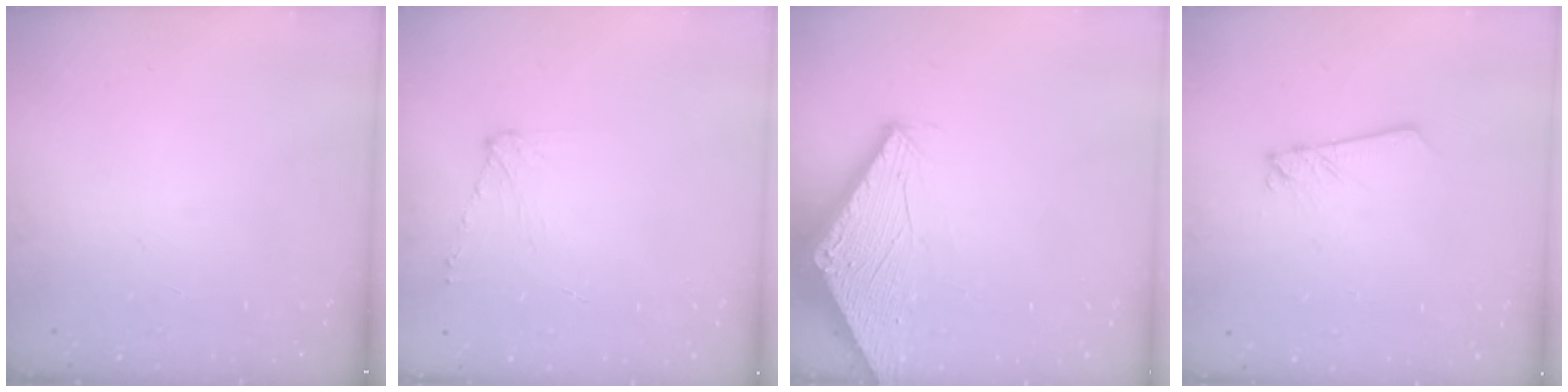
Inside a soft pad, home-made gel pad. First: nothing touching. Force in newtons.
{"total": 4.3, "press": 4.2, "slide": 0.6}
{"total": 2.8, "press": 2.8, "slide": 0.1}
{"total": 2.4, "press": 2.4, "slide": 0.2}